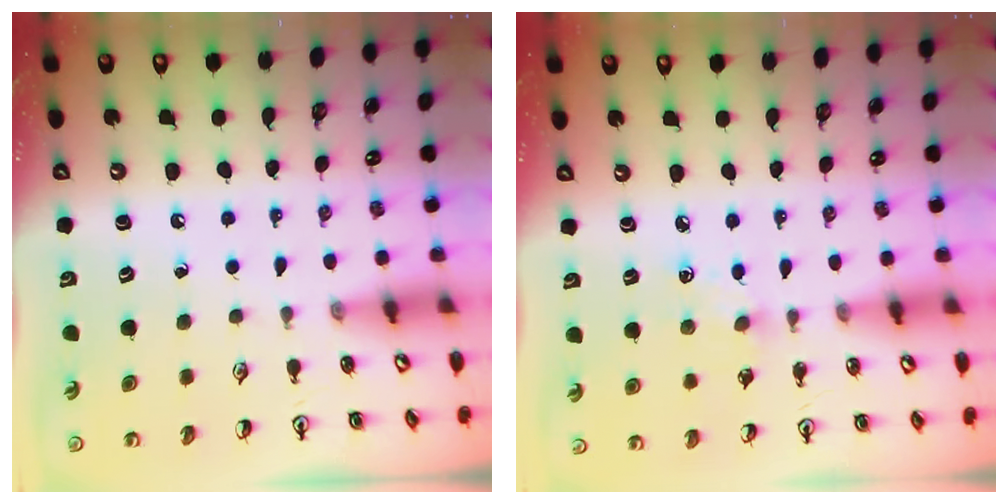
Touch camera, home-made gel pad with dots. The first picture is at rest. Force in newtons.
{"total": 5.4, "press": 5.3, "slide": 0.8}